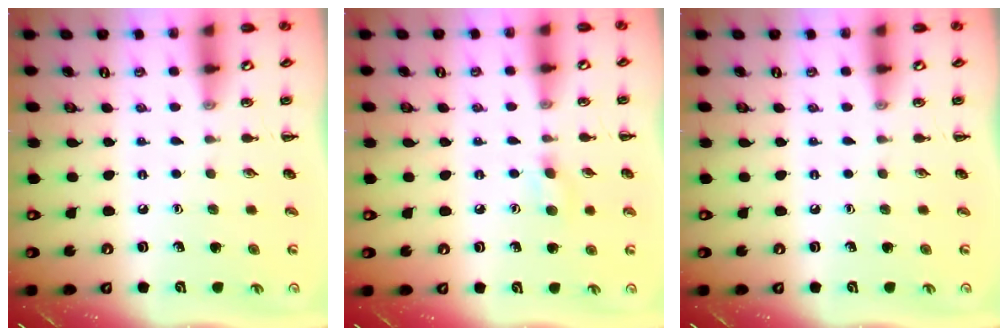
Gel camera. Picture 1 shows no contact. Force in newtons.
{"total": 5.2, "press": 4.9, "slide": 1.7}
{"total": 0.0}